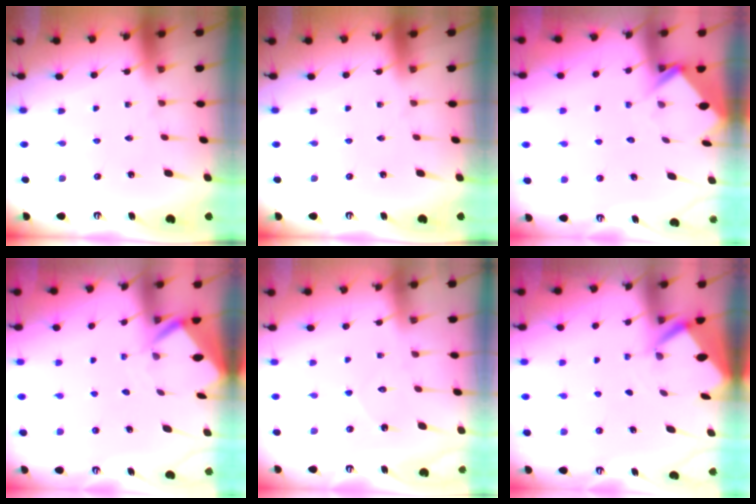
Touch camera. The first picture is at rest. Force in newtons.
{"total": 0.0}
{"total": 4.5, "press": 4.5, "slide": 0.4}
{"total": 3.3, "press": 3.3, "slide": 0.3}
{"total": 5.8, "press": 5.8, "slide": 0.6}
{"total": 3.6, "press": 3.6, "slide": 0.2}